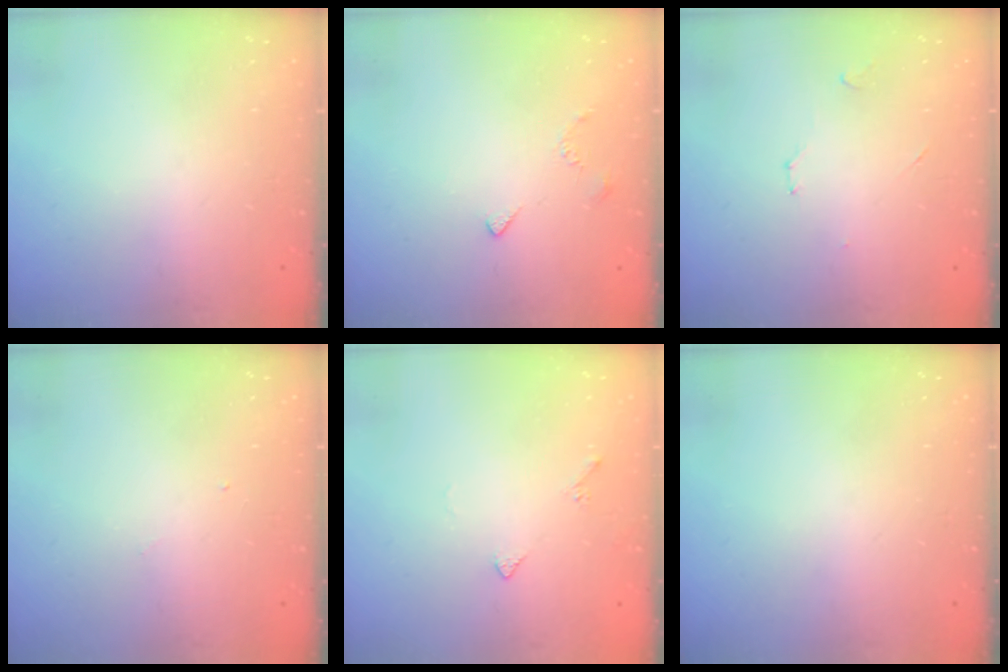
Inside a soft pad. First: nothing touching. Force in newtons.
{"total": 3.0, "press": 2.9, "slide": 0.8}
{"total": 3.8, "press": 3.8, "slide": 0.5}
{"total": 3.0, "press": 3.0, "slide": 0.4}
{"total": 3.2, "press": 3.2, "slide": 0.6}
{"total": 0.0}